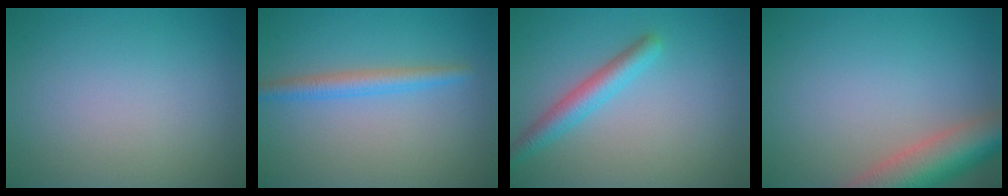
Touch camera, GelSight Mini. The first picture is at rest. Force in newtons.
{"total": 2.4, "press": 2.4, "slide": 0.1}
{"total": 2.9, "press": 2.9, "slide": 0.1}
{"total": 7.4, "press": 7.4, "slide": 0.7}